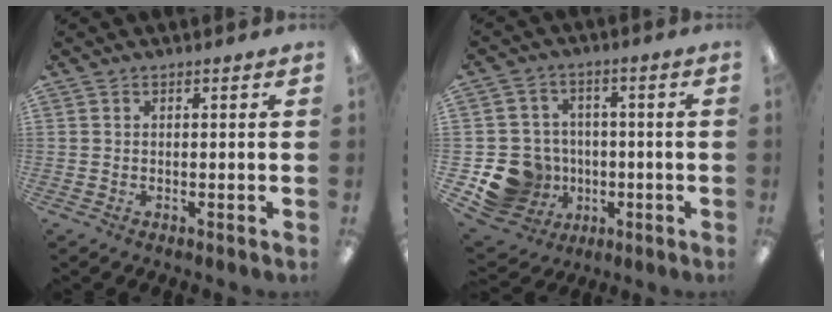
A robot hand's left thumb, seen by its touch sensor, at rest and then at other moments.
{"total": 12.3, "force": [-3.9, 11.1, 3.6], "torque": [-0.089, 0.029, -0.054]}